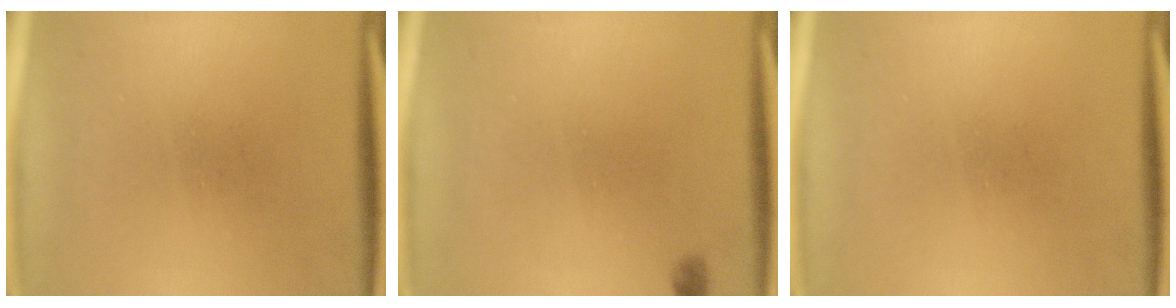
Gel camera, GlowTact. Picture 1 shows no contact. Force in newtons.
{"total": 0.7}
{"total": 0.0}